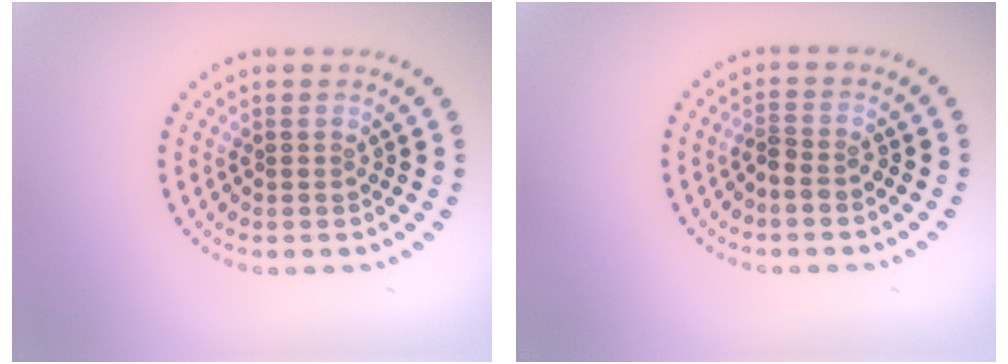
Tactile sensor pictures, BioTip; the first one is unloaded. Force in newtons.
{"total": 1.3, "press": 1.0, "slide": 0.8}